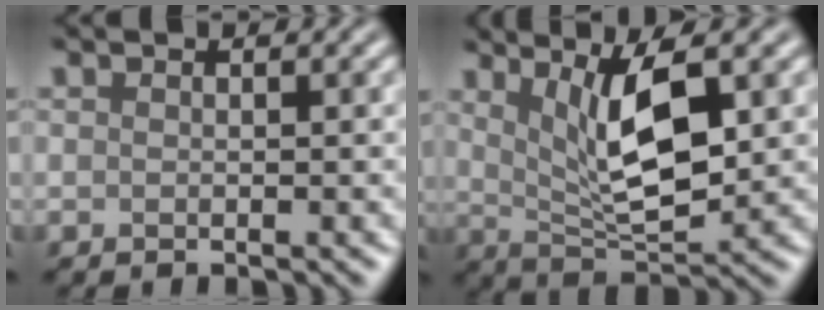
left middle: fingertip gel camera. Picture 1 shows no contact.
{"total": 6.7, "force": [2.1, 2.1, 6.0], "torque": [-0.108, -0.010, 0.043]}